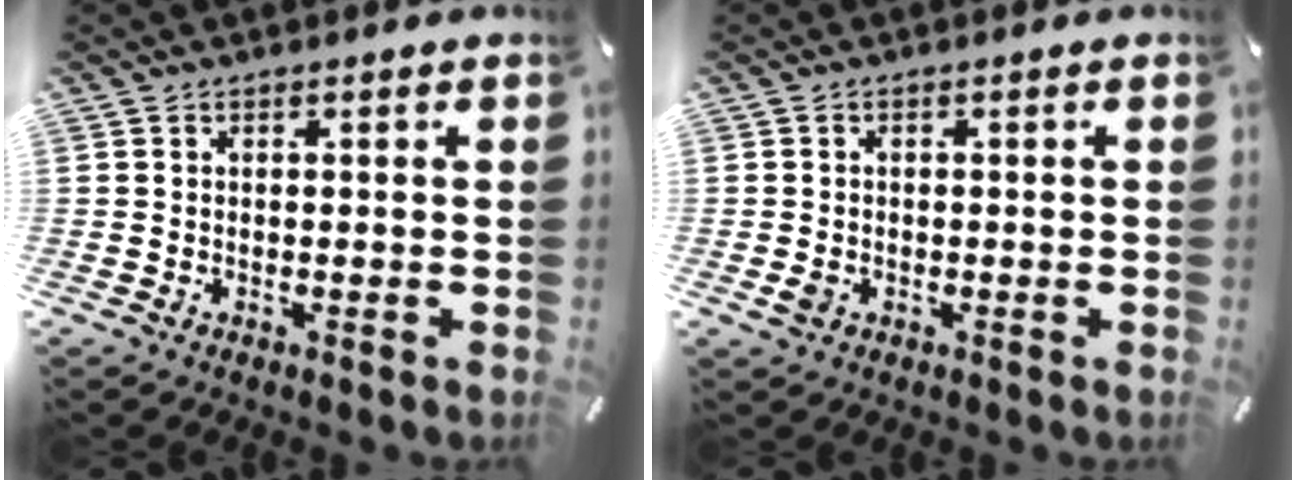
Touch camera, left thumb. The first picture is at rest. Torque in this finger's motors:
{"motor_torque": [0.20, 0.33, 0.05, -0.01, 0.01]}